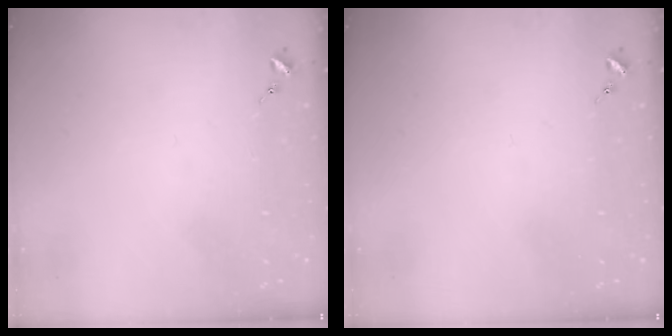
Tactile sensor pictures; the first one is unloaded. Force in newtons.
{"total": 0.0}